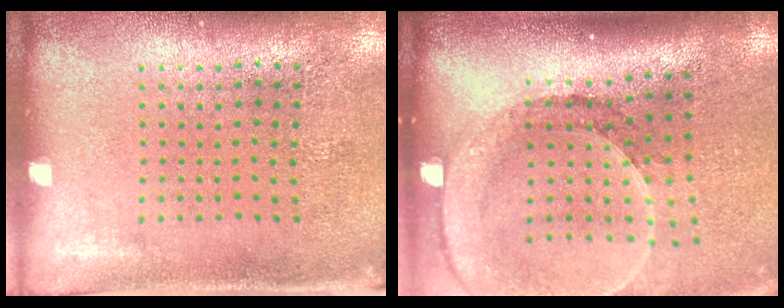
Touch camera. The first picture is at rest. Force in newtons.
{"total": 2.7, "press": 2.0, "slide": 1.8}